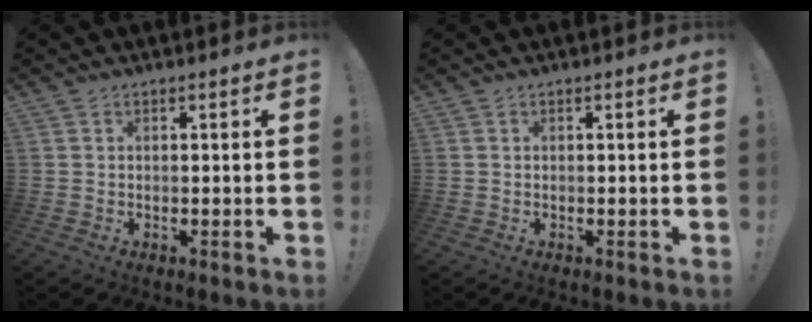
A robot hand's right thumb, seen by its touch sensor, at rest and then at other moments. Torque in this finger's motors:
{"motor_torque": [0.09, -0.02, -0.11, 0.04, 0.00]}